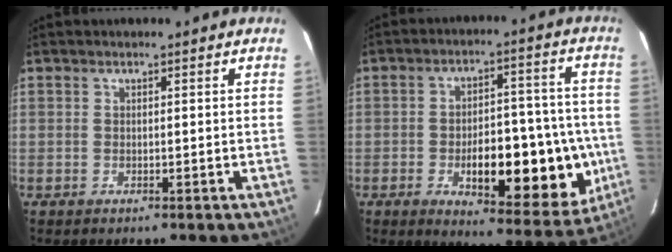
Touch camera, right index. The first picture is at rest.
{"total": 18.0, "force": [-4.6, 6.7, 16.0], "torque": [-0.188, 0.017, -0.049]}